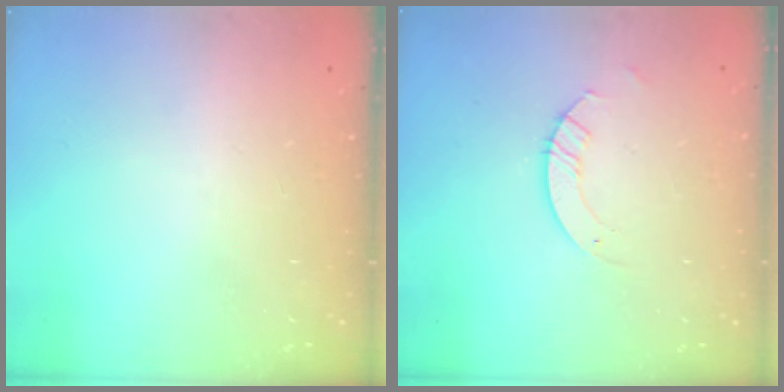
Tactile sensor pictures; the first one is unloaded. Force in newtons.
{"total": 3.3, "press": 3.3, "slide": 0.2}